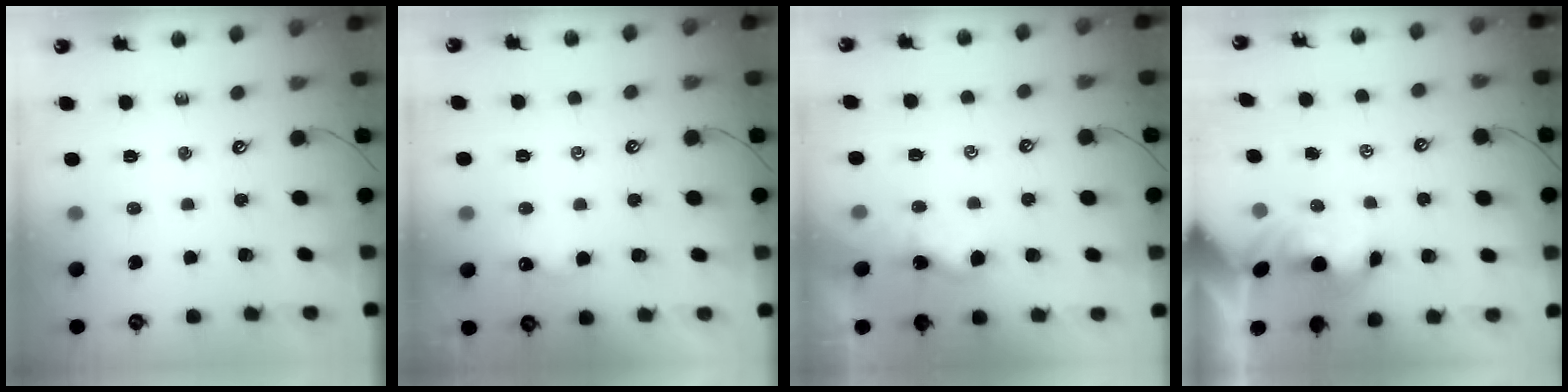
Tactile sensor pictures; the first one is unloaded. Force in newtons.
{"total": 1.8, "press": 1.8, "slide": 0.3}
{"total": 1.9, "press": 1.9, "slide": 0.1}
{"total": 2.0, "press": 1.9, "slide": 0.7}